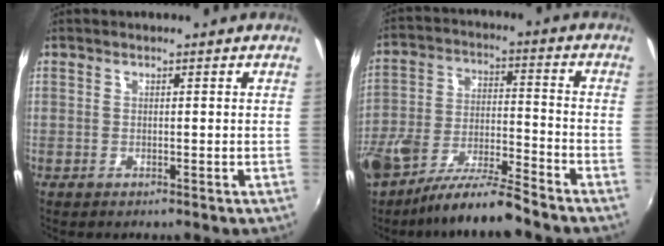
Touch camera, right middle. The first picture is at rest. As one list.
[{"total": 12.3, "force": [-9.1, 2.5, 7.9], "torque": [-0.159, -0.013, -0.165]}]